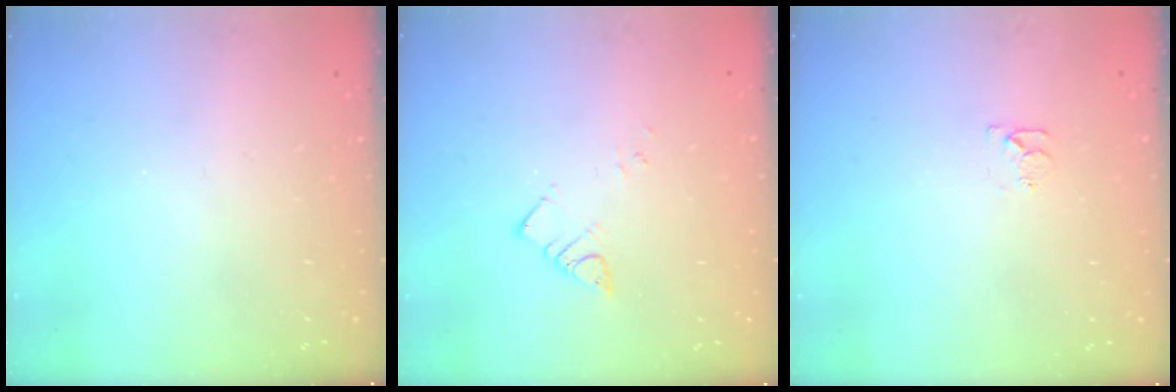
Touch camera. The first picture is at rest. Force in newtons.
{"total": 3.2, "press": 3.2, "slide": 0.2}
{"total": 3.6, "press": 3.6, "slide": 0.3}